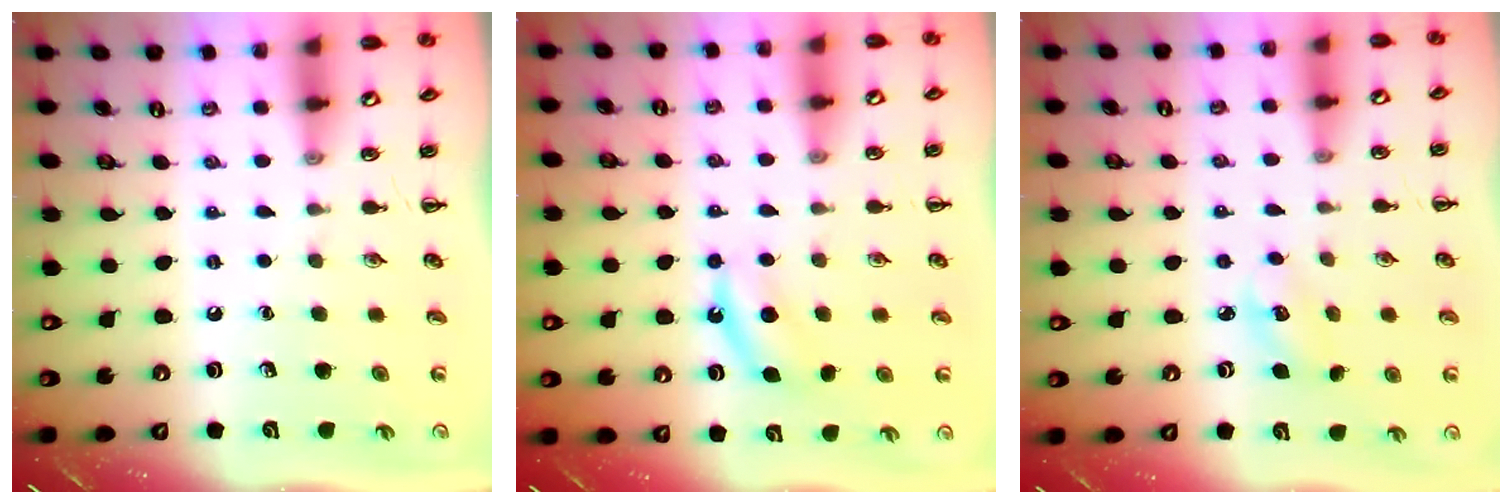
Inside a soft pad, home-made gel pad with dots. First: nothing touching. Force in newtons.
{"total": 5.9, "press": 5.7, "slide": 1.6}
{"total": 3.8, "press": 3.7, "slide": 1.0}